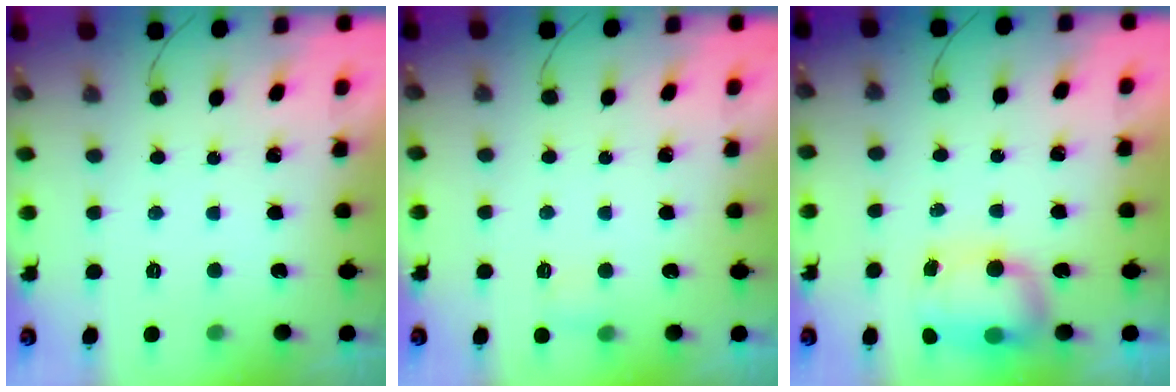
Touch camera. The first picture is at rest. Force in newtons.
{"total": 2.8, "press": 2.6, "slide": 1.1}
{"total": 7.5, "press": 7.4, "slide": 1.3}